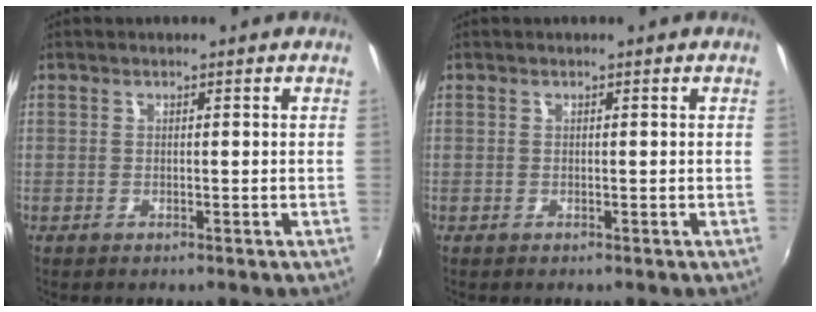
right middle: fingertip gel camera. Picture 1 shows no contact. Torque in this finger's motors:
{"motor_torque": [0.02, 0.05, -0.03, -0.01]}